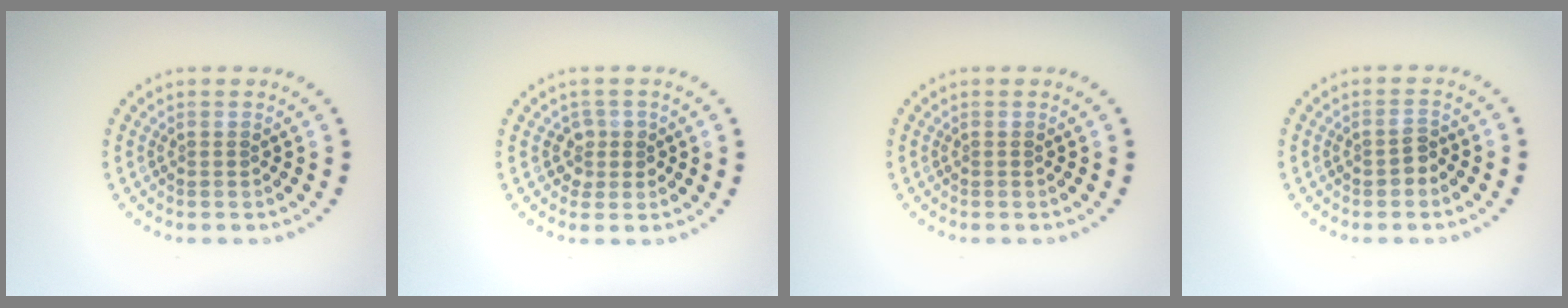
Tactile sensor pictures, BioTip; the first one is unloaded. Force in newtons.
{"total": 1.8, "press": 1.5, "slide": 1.1}
{"total": 0.0}
{"total": 1.2, "press": 1.2, "slide": 0.3}